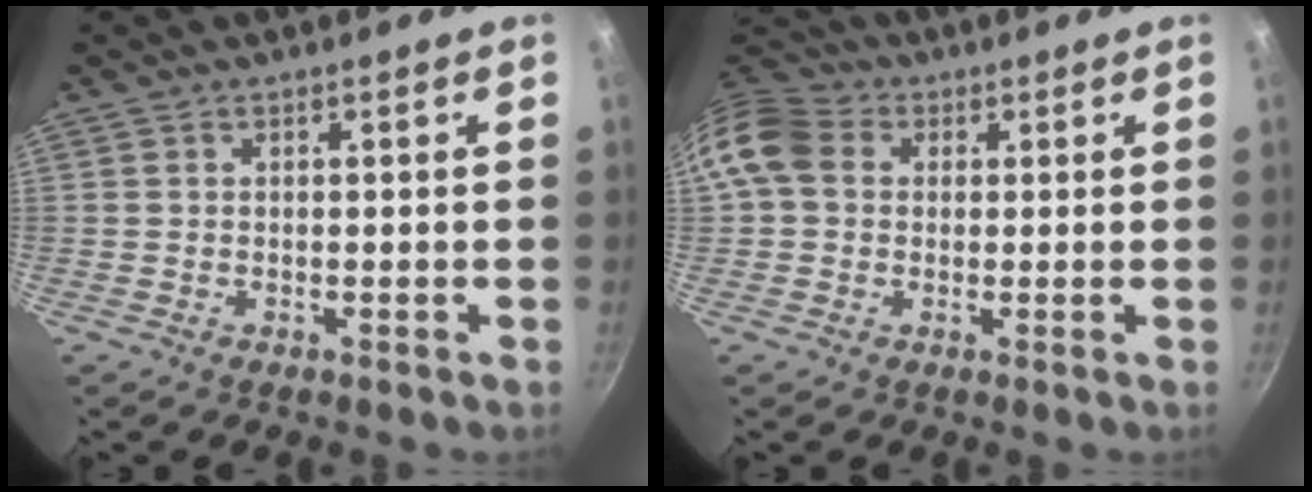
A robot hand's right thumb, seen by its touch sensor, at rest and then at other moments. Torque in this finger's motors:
{"motor_torque": [-0.28, 0.49, 0.18, -0.18, 0.09]}